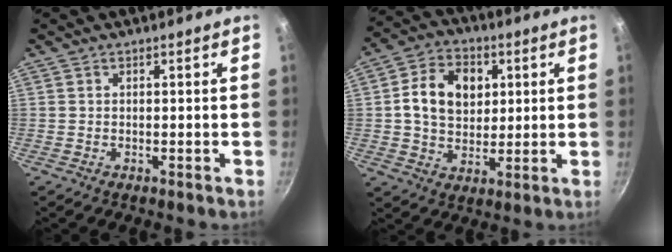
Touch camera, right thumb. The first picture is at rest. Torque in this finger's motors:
{"motor_torque": [-0.90, 1.43, 0.56, -0.36, 0.09]}